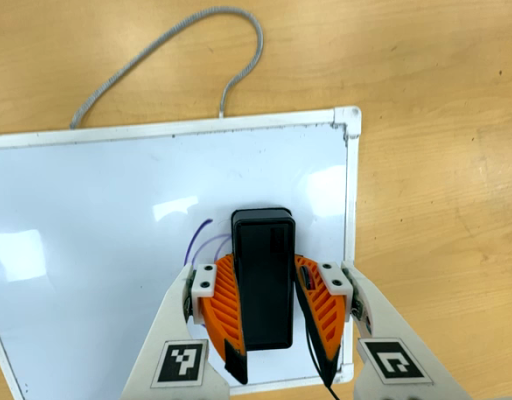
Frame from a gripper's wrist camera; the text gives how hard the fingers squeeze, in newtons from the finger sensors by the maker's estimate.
{"total": 11.5, "left": 11.0, "right": 12.0}